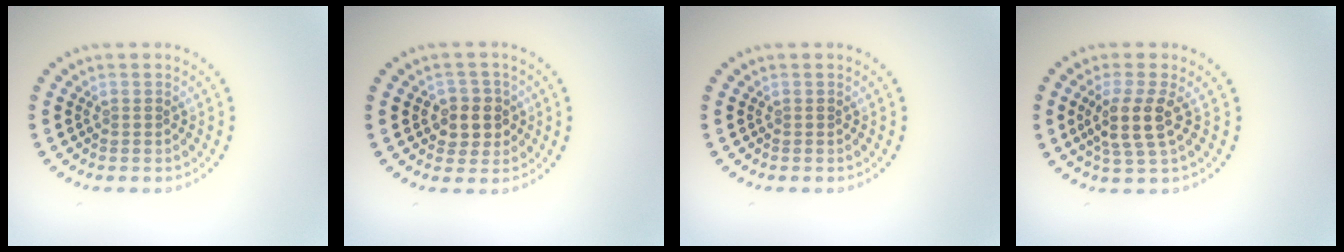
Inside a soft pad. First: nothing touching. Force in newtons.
{"total": 2.8, "press": 2.7, "slide": 0.9}
{"total": 0.0}
{"total": 3.6, "press": 2.9, "slide": 2.0}